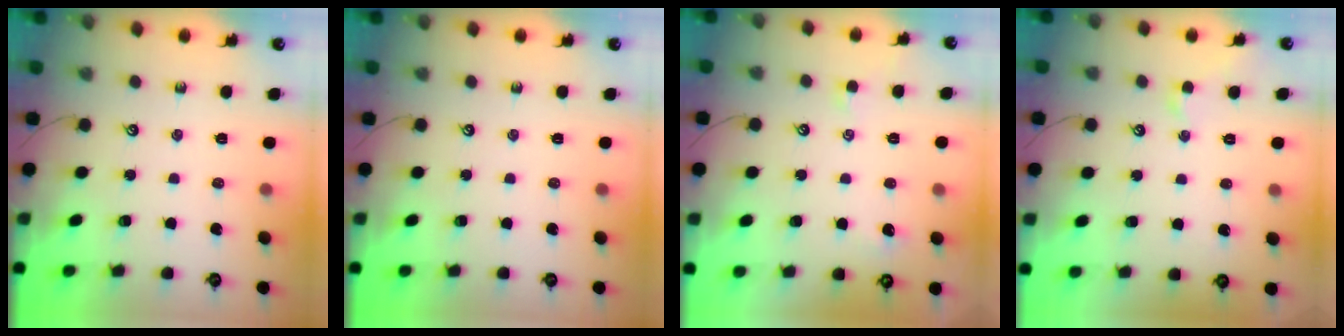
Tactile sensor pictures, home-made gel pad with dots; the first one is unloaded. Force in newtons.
{"total": 0.0}
{"total": 1.0, "press": 0.9, "slide": 0.4}
{"total": 1.0, "press": 0.9, "slide": 0.4}